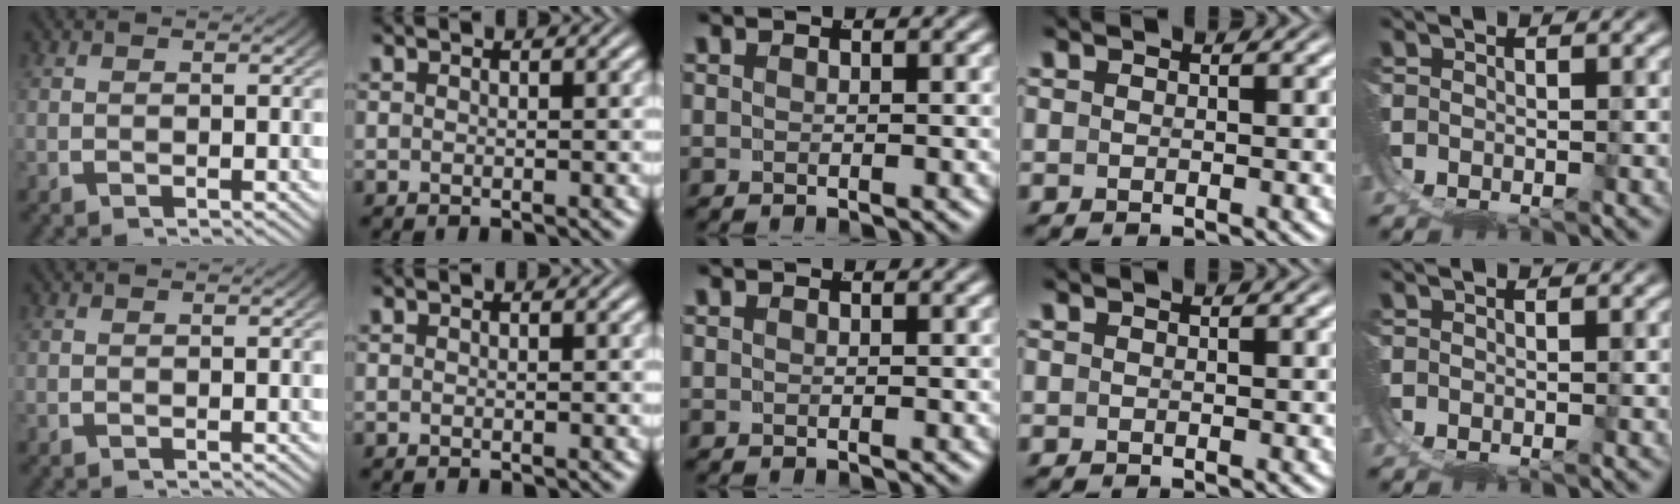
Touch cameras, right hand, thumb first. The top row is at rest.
{}